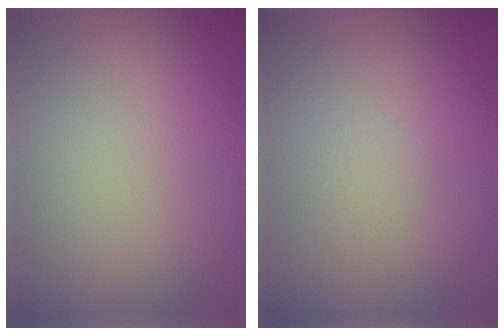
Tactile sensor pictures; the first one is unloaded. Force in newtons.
{"total": 1.1, "press": 1.1, "slide": 0.0}